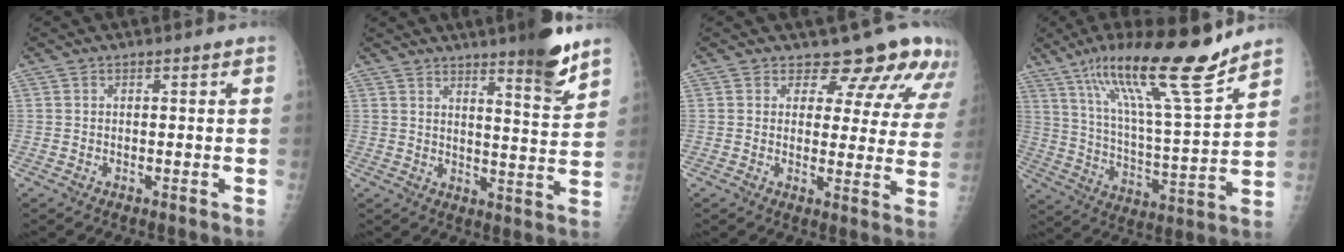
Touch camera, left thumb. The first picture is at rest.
{"total": 9.7, "force": [6.9, 1.2, 6.7], "torque": [-0.079, -0.051, 0.100]}
{"total": 11.5, "force": [9.8, 5.4, 3.0], "torque": [0.014, -0.057, 0.089]}
{"total": 20.6, "force": [14.7, 2.1, 14.2], "torque": [-0.221, -0.069, 0.254]}